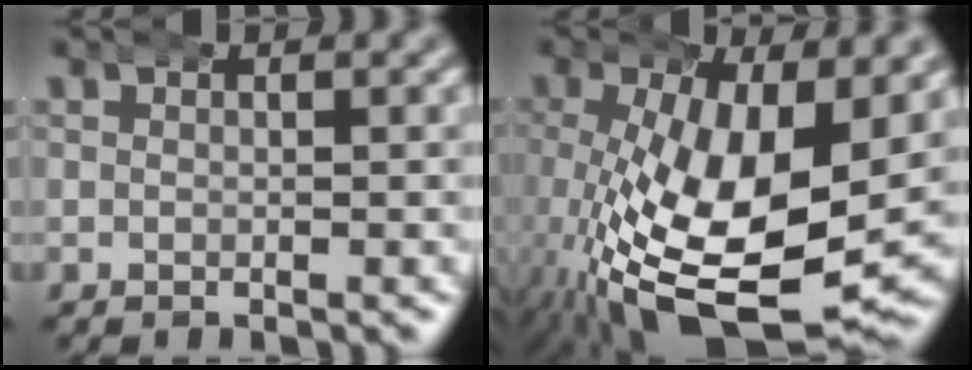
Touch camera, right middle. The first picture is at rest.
{"total": 13.2, "force": [-3.0, 5.8, 11.5], "torque": [-0.219, -0.064, -0.009]}